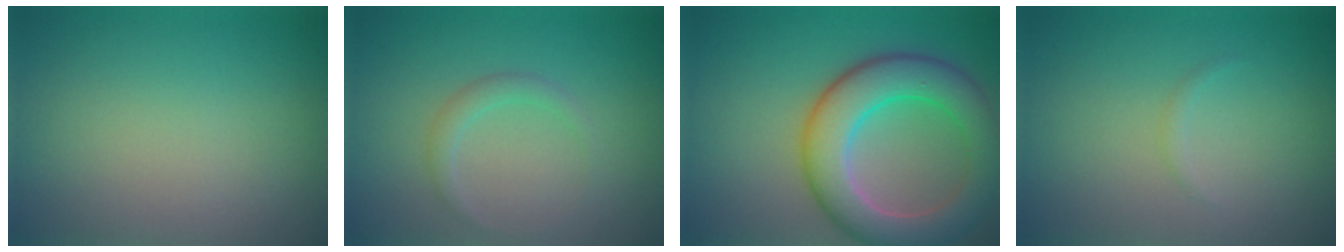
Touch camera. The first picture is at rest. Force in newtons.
{"total": 1.3, "press": 1.3, "slide": 0.1}
{"total": 7.9, "press": 7.9, "slide": 0.5}
{"total": 0.5, "press": 0.5, "slide": 0.0}